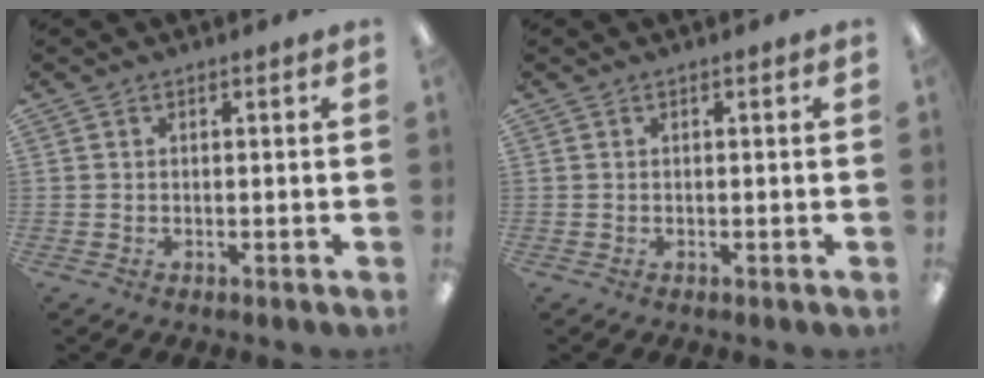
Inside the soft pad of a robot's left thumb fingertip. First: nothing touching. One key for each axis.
{"total": 0.0}